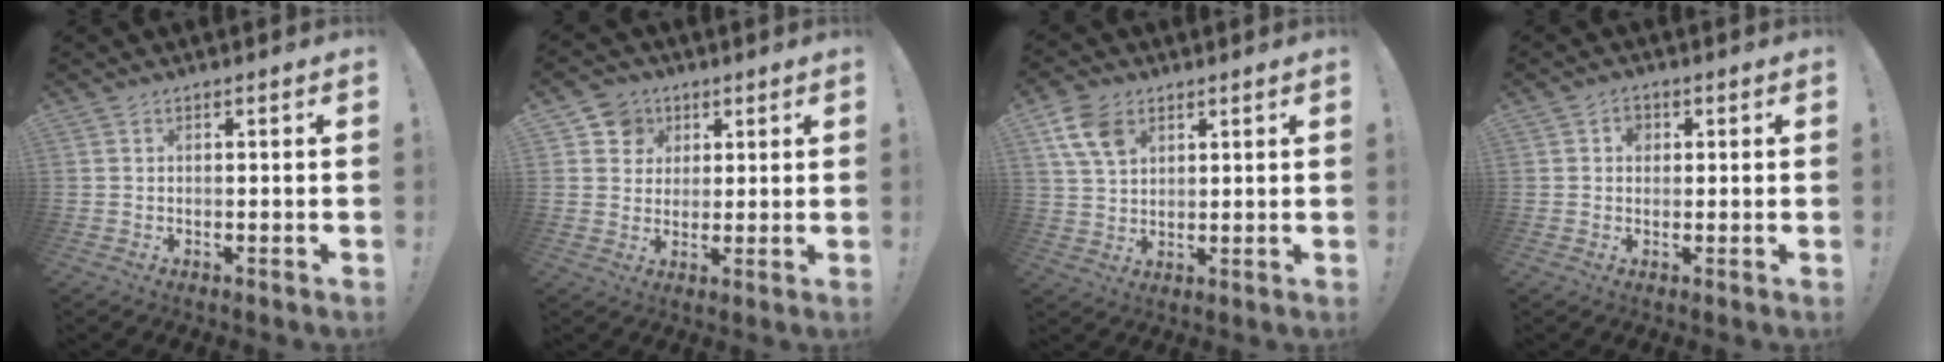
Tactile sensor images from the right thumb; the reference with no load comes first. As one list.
[{"total": 7.7, "force": [2.8, 7.0, 1.5], "torque": [-0.020, -0.014, 0.058]}, {"total": 10.6, "force": [5.0, 7.3, 5.8], "torque": [-0.099, -0.013, 0.097]}, {"total": 3.1, "force": [0.4, 2.7, 1.5], "torque": [-0.017, 0.004, 0.006]}]